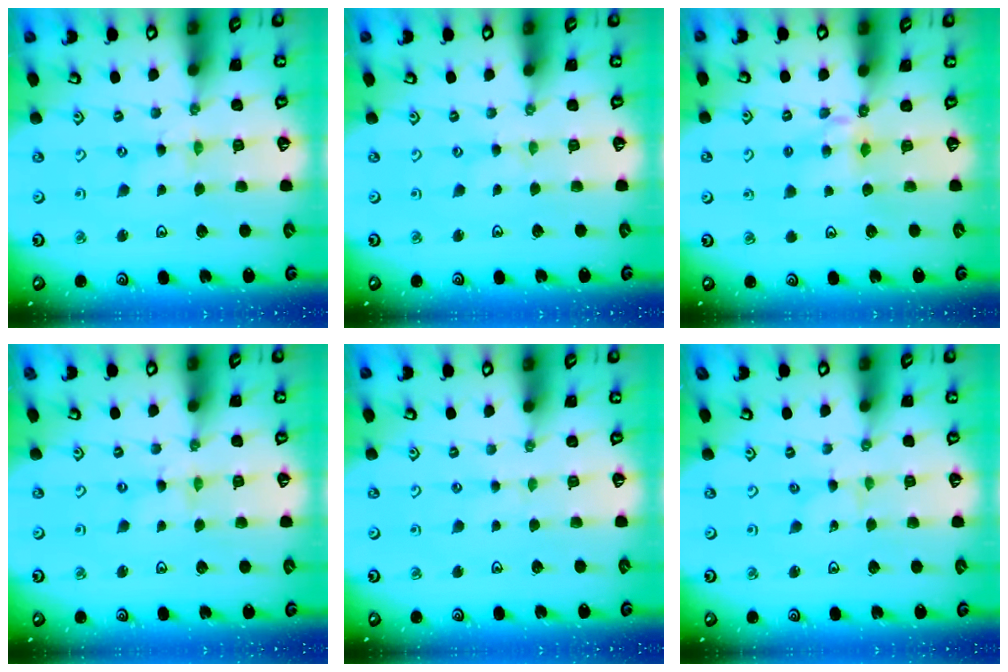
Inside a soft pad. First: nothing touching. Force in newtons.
{"total": 0.0}
{"total": 5.7, "press": 5.7, "slide": 0.5}
{"total": 0.0}
{"total": 1.9, "press": 1.9, "slide": 0.4}
{"total": 0.0}